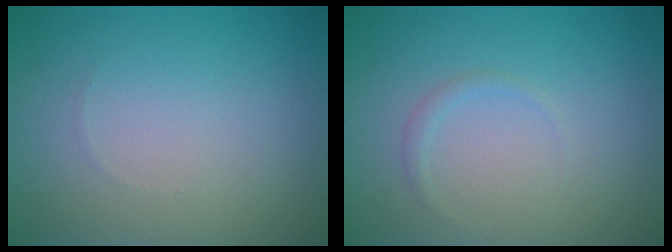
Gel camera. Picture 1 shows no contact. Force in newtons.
{"total": 0.7, "press": 0.7, "slide": 0.1}